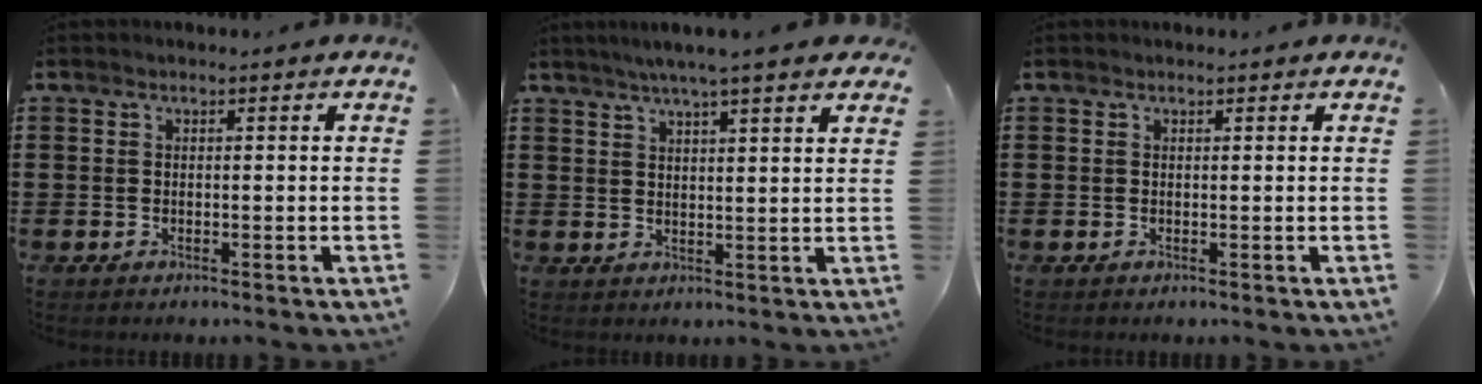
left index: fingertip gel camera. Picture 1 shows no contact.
{"total": 4.4, "force": [3.6, 0.2, 2.6], "torque": [-0.059, -0.002, 0.063]}
{"total": 0.0}